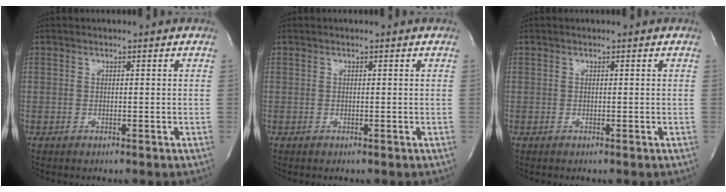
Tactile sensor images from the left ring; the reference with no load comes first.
{"total": 0.0}
{"total": 0.0}